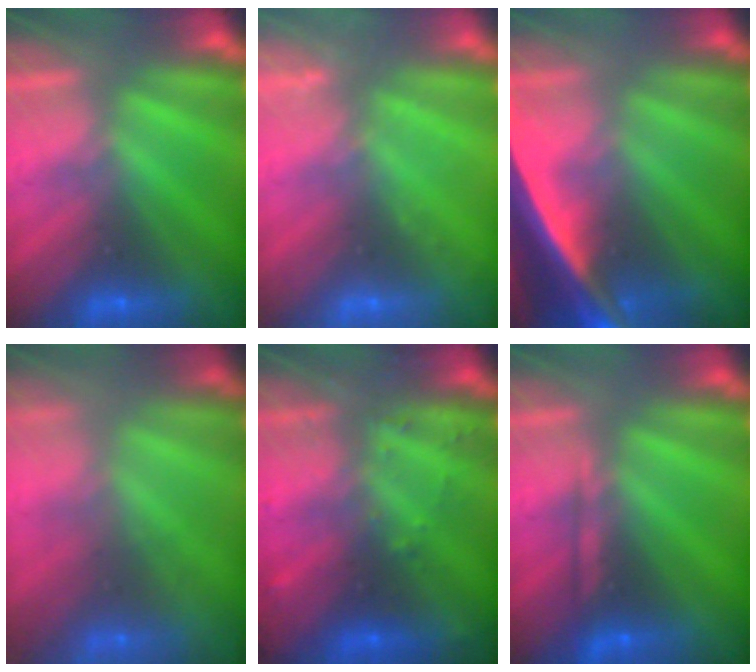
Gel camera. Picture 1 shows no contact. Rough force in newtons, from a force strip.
{"total": 2.2}
{"total": 5.6}
{"total": 7.0}
{"total": 2.9}
{"total": 2.2}